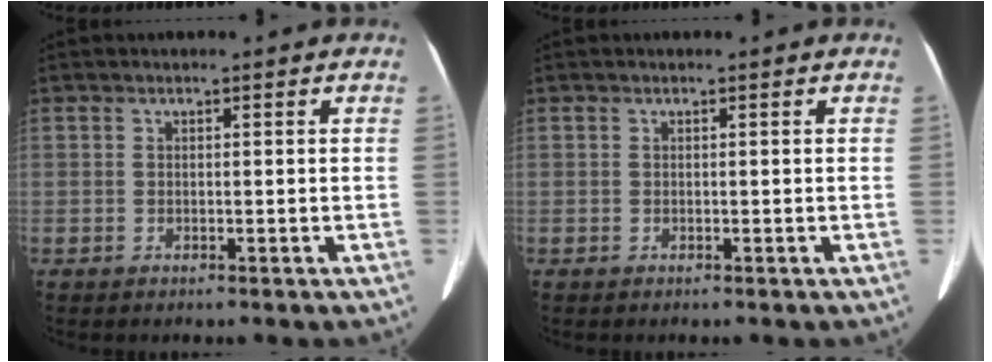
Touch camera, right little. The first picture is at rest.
{"total": 0.0}